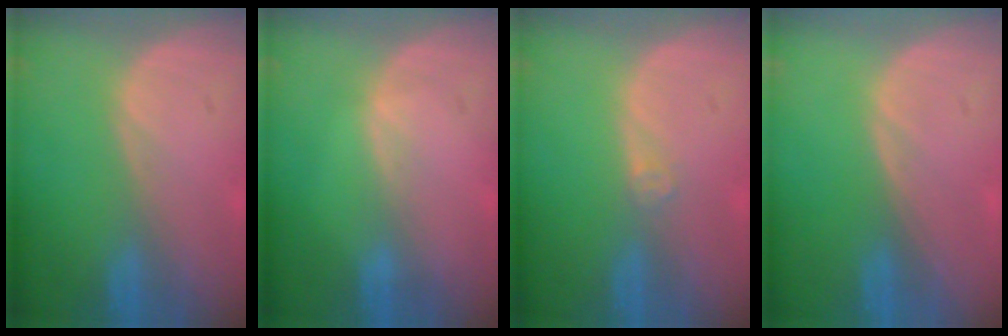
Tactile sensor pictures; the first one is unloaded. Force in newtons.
{"total": 0.6, "press": 0.5, "slide": 0.2}
{"total": 1.3, "press": 1.1, "slide": 0.7}
{"total": 0.0}